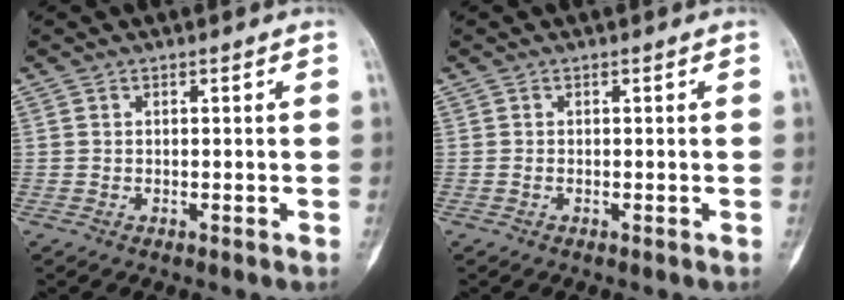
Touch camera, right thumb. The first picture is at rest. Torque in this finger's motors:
{"motor_torque": [-0.24, -0.13, 0.16, 0.04, -0.08]}